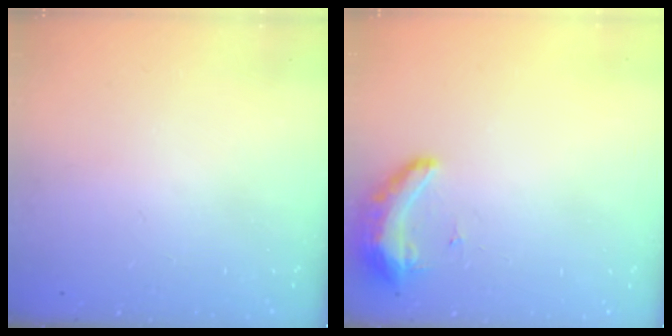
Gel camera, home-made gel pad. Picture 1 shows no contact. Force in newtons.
{"total": 11.5, "press": 9.6, "slide": 6.3}